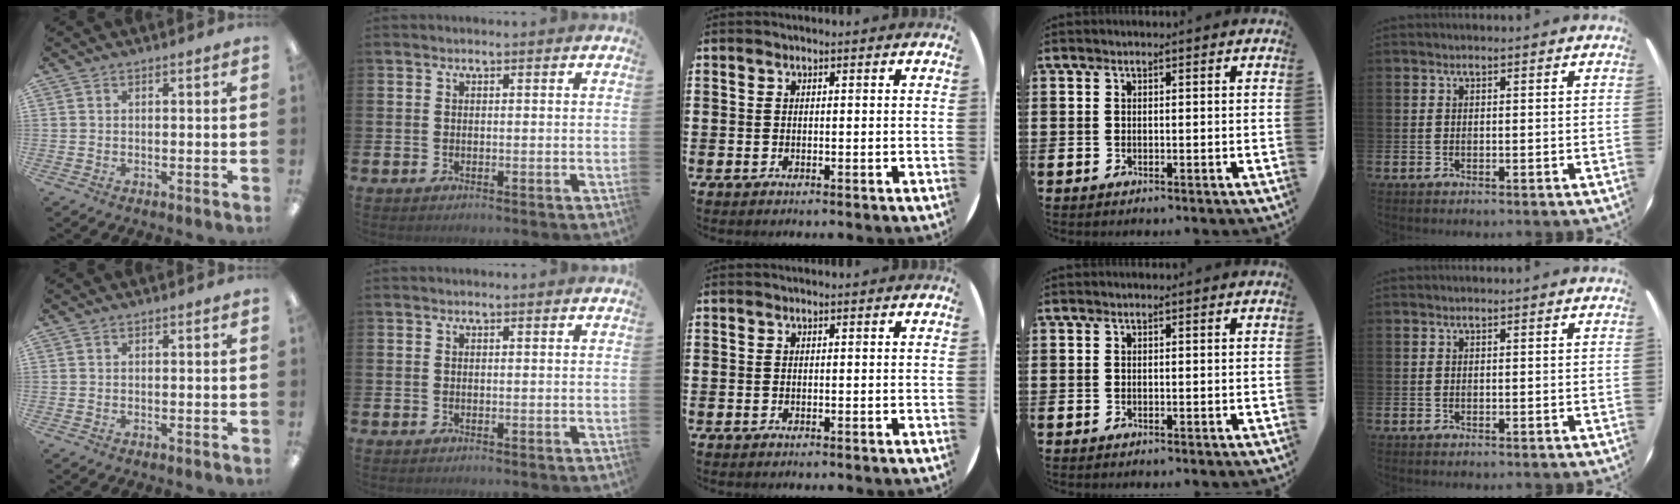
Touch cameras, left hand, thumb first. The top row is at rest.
{}